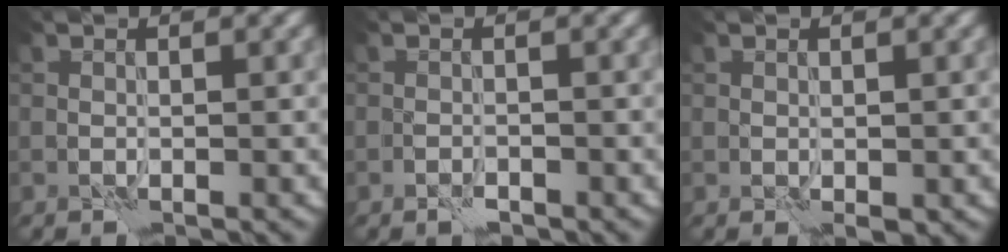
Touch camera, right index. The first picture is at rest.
{"total": 1.0, "force": [-0.8, 0.5, 0.5], "torque": [-0.006, 0.000, -0.014]}
{"total": 1.1, "force": [-0.2, 0.9, 0.7], "torque": [-0.012, -0.007, 0.002]}